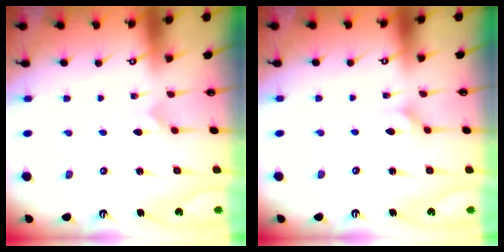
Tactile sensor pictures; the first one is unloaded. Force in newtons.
{"total": 2.5, "press": 2.5, "slide": 0.2}